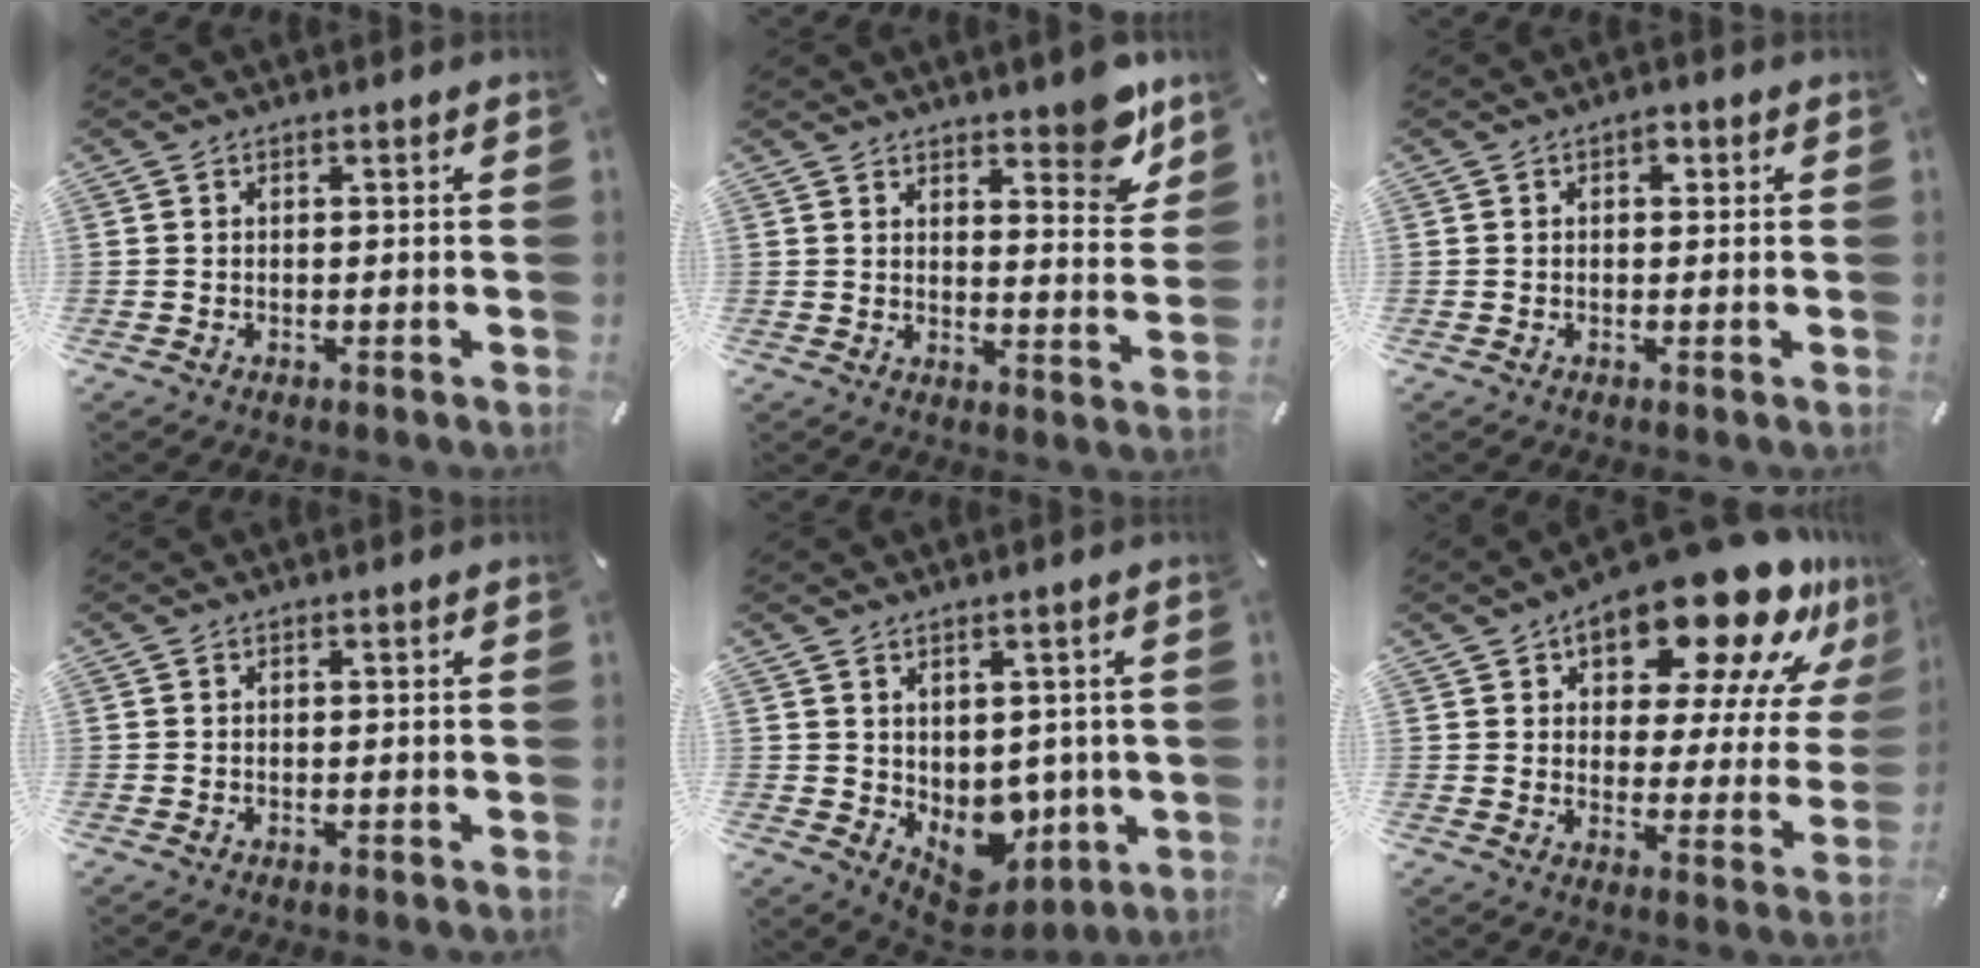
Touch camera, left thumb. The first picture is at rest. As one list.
[{"total": 9.0, "force": [7.4, 3.1, 4.0], "torque": [-0.029, -0.060, 0.124]}, {"total": 2.0, "force": [0.6, 1.4, 1.4], "torque": [-0.013, 0.001, 0.006]}, {"total": 0.0}, {"total": 7.8, "force": [-0.3, 6.9, 3.6], "torque": [-0.022, -0.027, 0.006]}, {"total": 21.7, "force": [15.7, 8.4, 12.4], "torque": [-0.172, -0.116, 0.258]}]